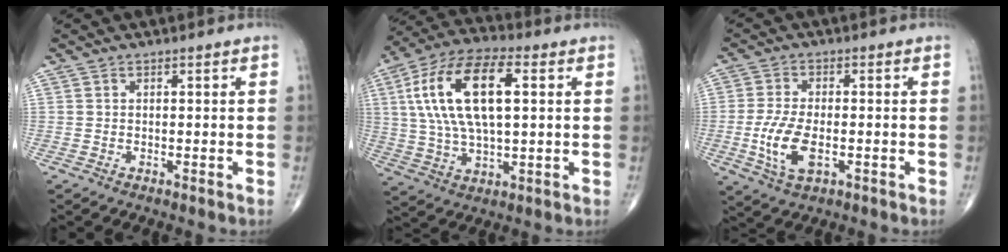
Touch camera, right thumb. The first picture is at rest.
{"total": 18.8, "force": [3.9, 8.4, 16.3], "torque": [-0.317, 0.017, 0.067]}
{"total": 8.4, "force": [-2.0, 4.1, 7.1], "torque": [-0.152, -0.002, -0.034]}